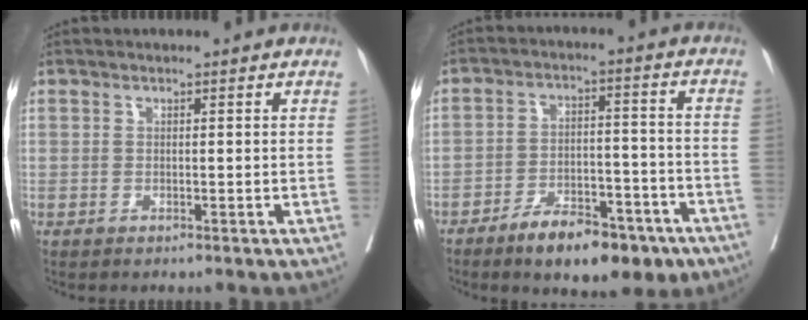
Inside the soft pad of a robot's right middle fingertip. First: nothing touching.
{"total": 13.4, "force": [-9.0, 5.3, 8.3], "torque": [-0.113, 0.015, -0.134]}